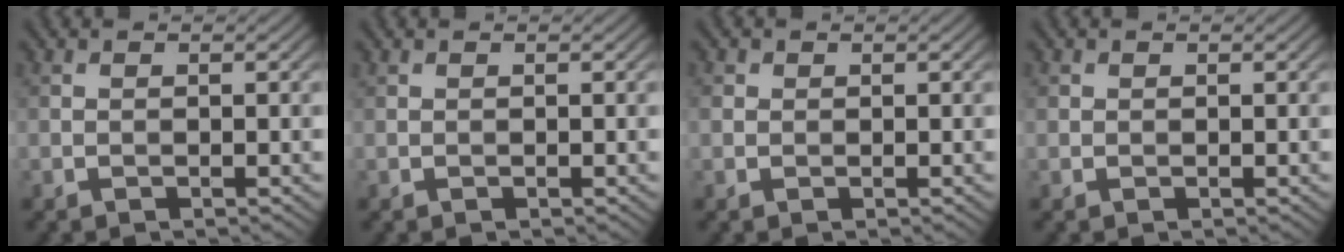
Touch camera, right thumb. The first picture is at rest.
{"total": 0.0}
{"total": 1.1, "force": [0.4, 1.0, 0.4], "torque": [-0.010, 0.002, 0.005]}
{"total": 0.6, "force": [0.3, 0.5, 0.1], "torque": [0.000, -0.001, 0.006]}